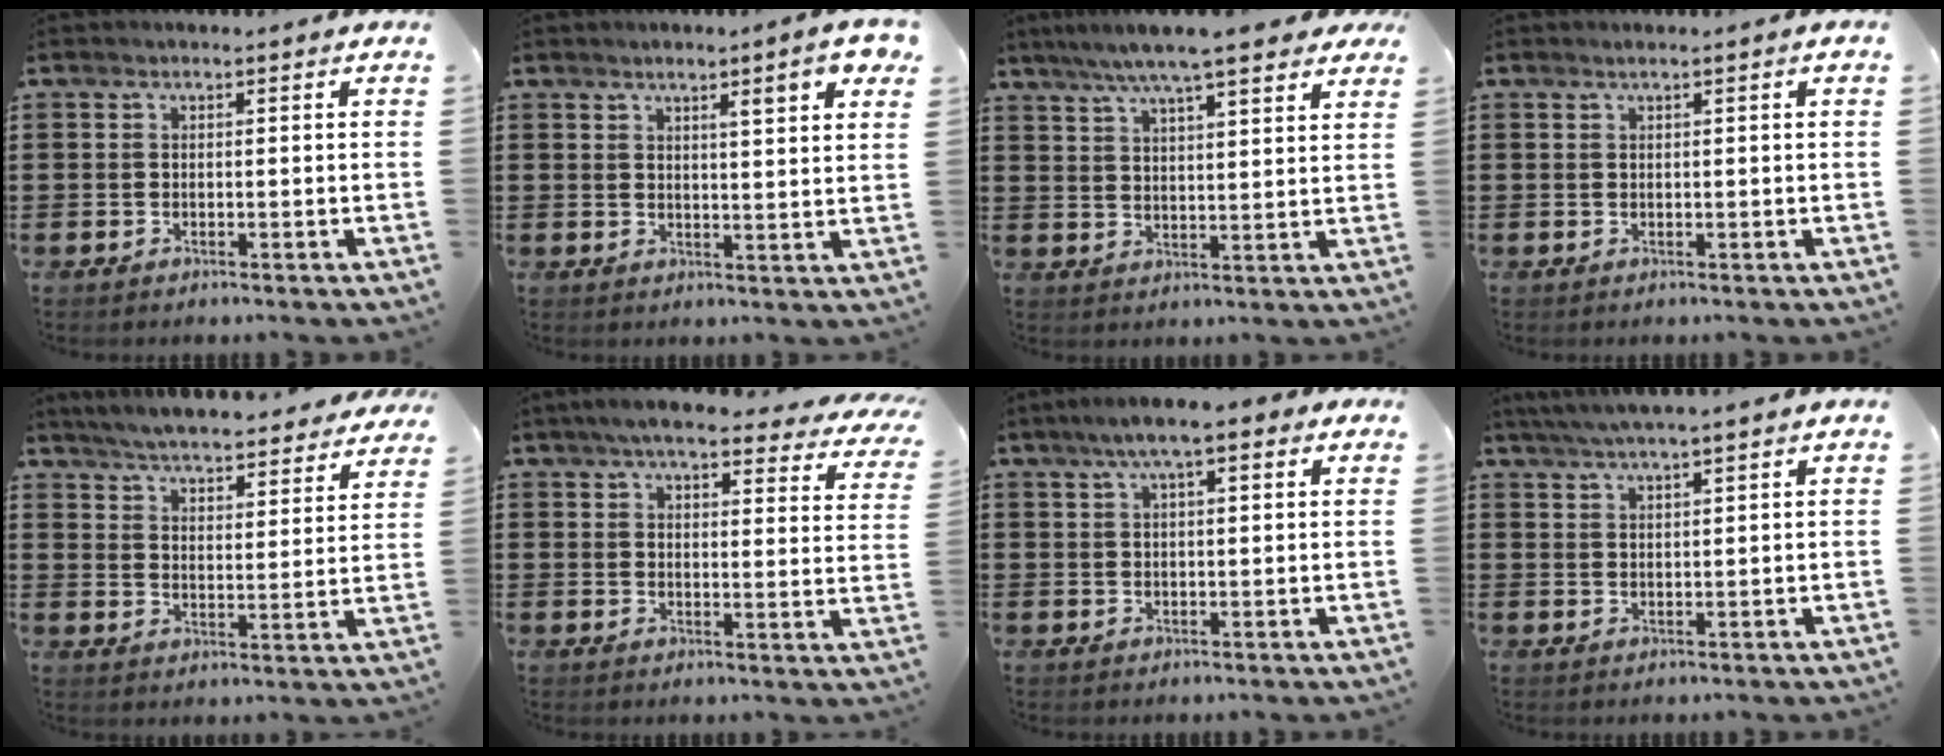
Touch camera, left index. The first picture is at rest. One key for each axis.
{"total": 5.5, "fx": 3.7, "fy": 0.0, "fz": 4.1, "tx": -0.071, "ty": -0.012, "tz": 0.057}
{"total": 7.0, "fx": 5.9, "fy": 0.4, "fz": 3.8, "tx": -0.093, "ty": -0.011, "tz": 0.101}
{"total": 0.8, "fx": 0.2, "fy": -0.2, "fz": 0.7, "tx": -0.011, "ty": -0.003, "tz": 0.004}
{"total": 5.2, "fx": 5.2, "fy": -0.4, "fz": 0.8, "tx": -0.042, "ty": -0.038, "tz": 0.086}
{"total": 6.4, "fx": 5.6, "fy": 0.5, "fz": 3.1, "tx": -0.073, "ty": -0.021, "tz": 0.095}
{"total": 5.7, "fx": 3.1, "fy": 1.0, "fz": 4.7, "tx": -0.088, "ty": 0.010, "tz": 0.049}
{"total": 3.3, "fx": 2.8, "fy": -0.4, "fz": 1.8, "tx": -0.040, "ty": -0.003, "tz": 0.050}